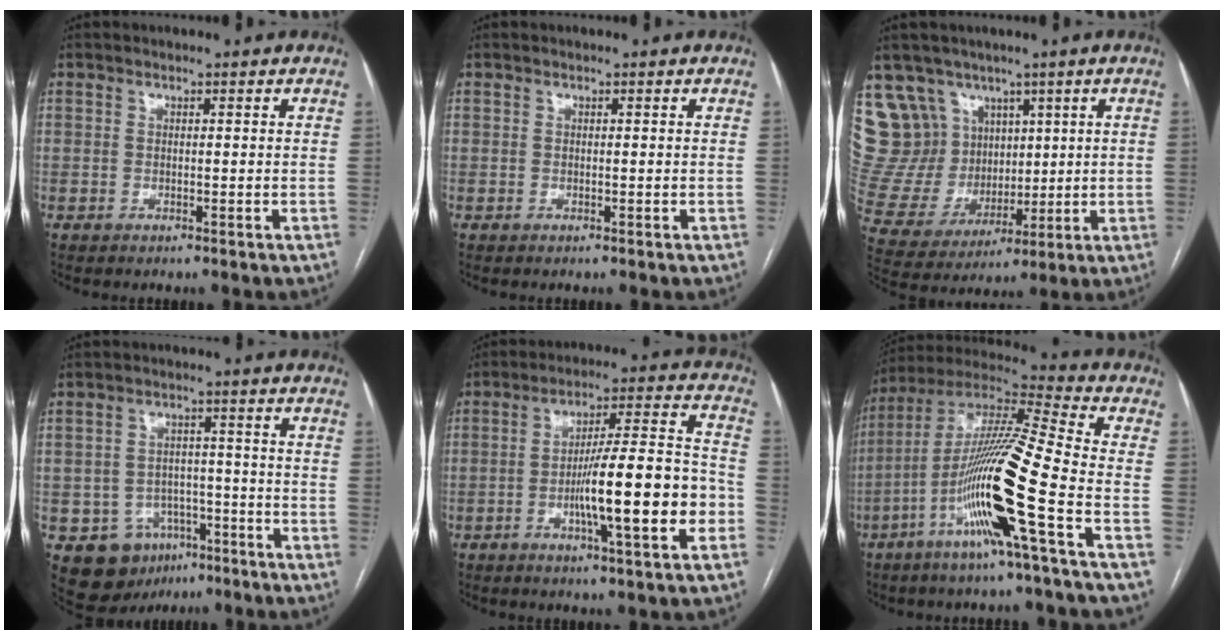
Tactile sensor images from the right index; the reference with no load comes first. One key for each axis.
{"total": 0.0}
{"total": 14.8, "fx": 8.3, "fy": 11.7, "fz": 3.7, "tx": -0.094, "ty": 0.057, "tz": 0.188}
{"total": 8.9, "fx": -4.6, "fy": 7.2, "fz": 2.8, "tx": -0.044, "ty": 0.020, "tz": -0.058}
{"total": 15.6, "fx": -4.4, "fy": 1.3, "fz": 14.9, "tx": -0.236, "ty": 0.011, "tz": -0.066}
{"total": 18.4, "fx": -6.6, "fy": -0.9, "fz": 17.2, "tx": -0.335, "ty": -0.009, "tz": -0.133}